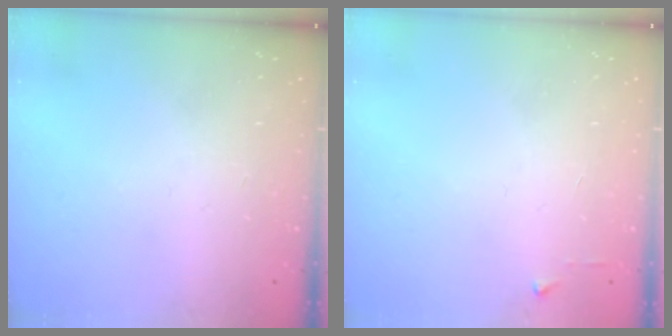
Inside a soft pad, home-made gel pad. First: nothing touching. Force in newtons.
{"total": 3.2, "press": 3.1, "slide": 0.4}